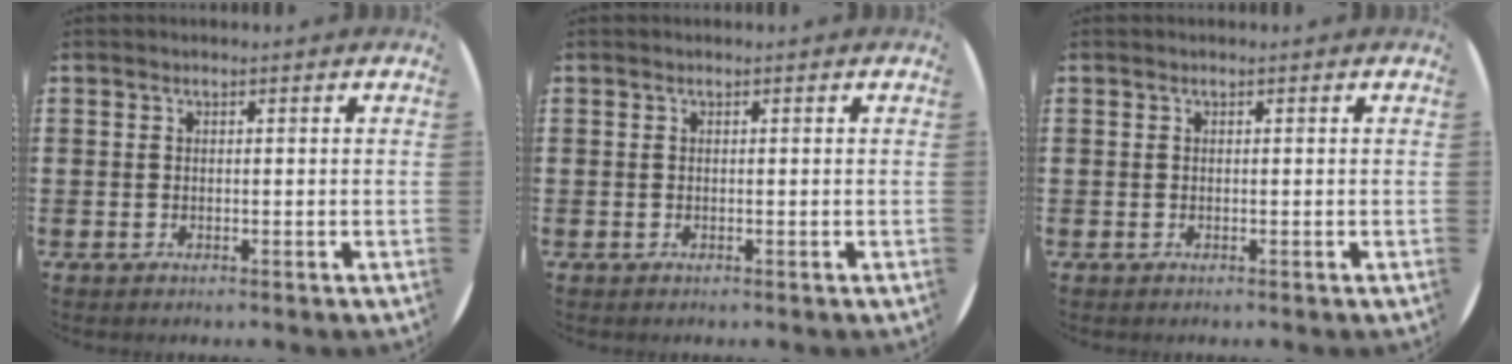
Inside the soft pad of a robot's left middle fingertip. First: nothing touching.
{"total": 0.0}
{"total": 0.0}